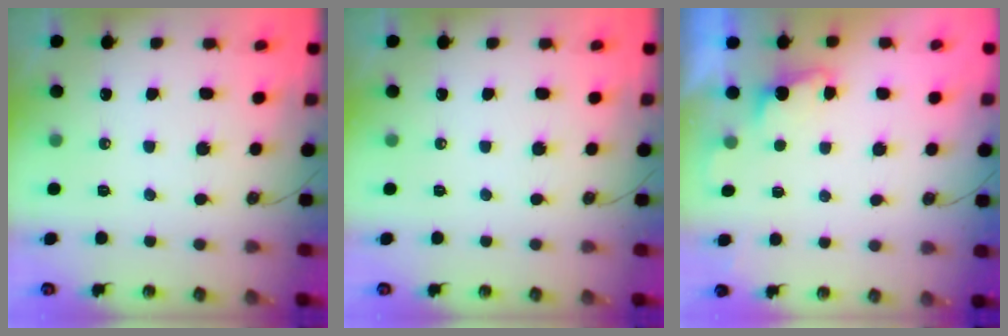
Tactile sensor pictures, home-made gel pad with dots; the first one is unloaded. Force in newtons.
{"total": 0.0}
{"total": 1.9, "press": 1.6, "slide": 0.9}